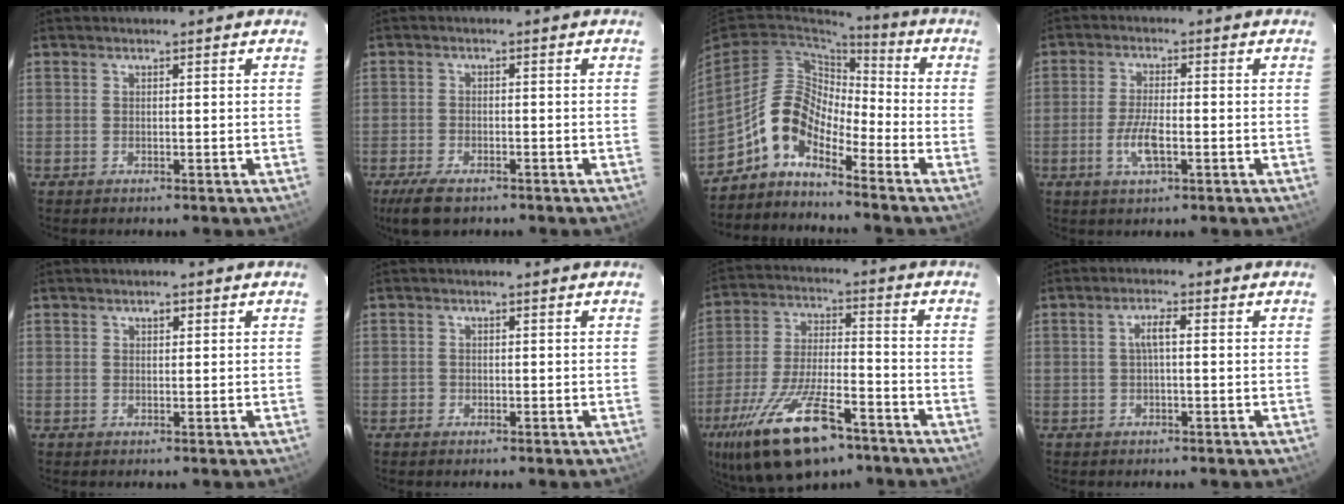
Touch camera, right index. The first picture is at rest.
{"total": 6.1, "force": [-4.3, 2.4, 3.4], "torque": [-0.089, -0.013, -0.078]}
{"total": 9.1, "force": [-6.3, 4.0, 5.2], "torque": [-0.098, 0.029, -0.137]}
{"total": 5.6, "force": [-2.0, 1.8, 4.9], "torque": [-0.104, -0.005, -0.039]}
{"total": 1.1, "force": [0.5, 0.7, 0.6], "torque": [-0.009, 0.005, 0.009]}
{"total": 1.0, "force": [-0.5, 0.9, 0.0], "torque": [0.001, 0.005, -0.007]}
{"total": 20.8, "force": [-13.1, 7.9, 14.1], "torque": [-0.288, -0.036, -0.223]}
{"total": 2.5, "force": [0.0, 0.5, 2.5], "torque": [-0.049, 0.009, 0.001]}